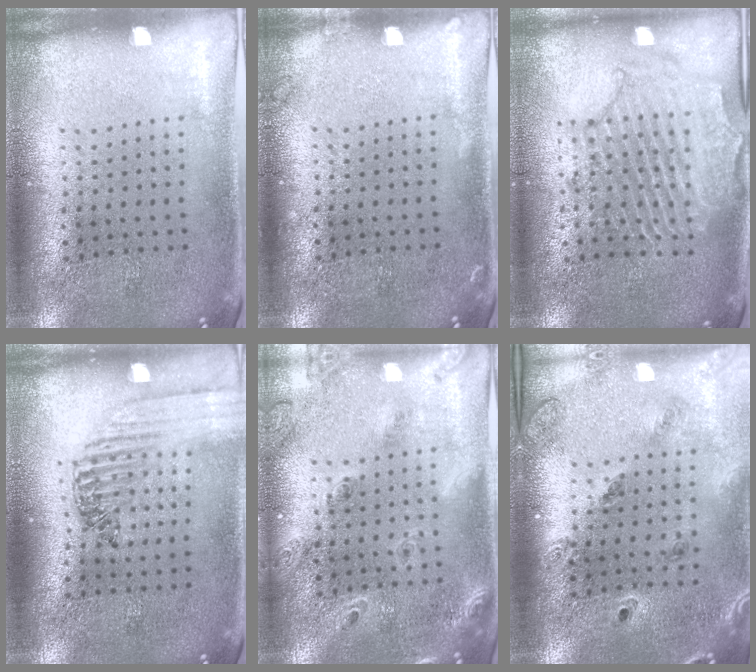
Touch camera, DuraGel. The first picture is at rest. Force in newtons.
{"total": 0.7, "press": 0.7, "slide": 0.1}
{"total": 2.3, "press": 2.1, "slide": 0.7}
{"total": 1.4, "press": 1.4, "slide": 0.4}
{"total": 2.0, "press": 1.7, "slide": 0.9}
{"total": 1.4, "press": 1.3, "slide": 0.3}